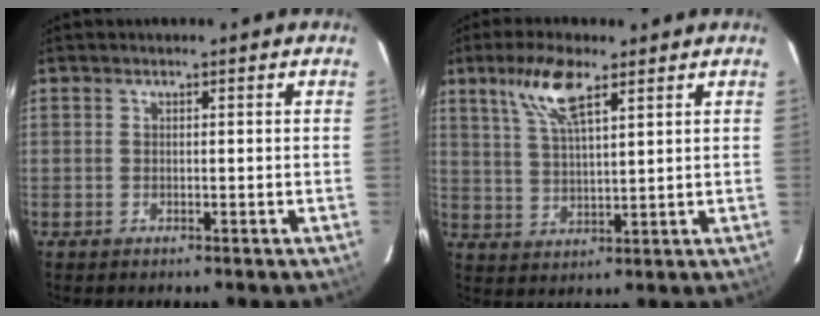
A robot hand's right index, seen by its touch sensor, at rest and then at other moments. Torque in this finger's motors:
{"motor_torque": [0.95, 0.67, 0.52, 0.10]}